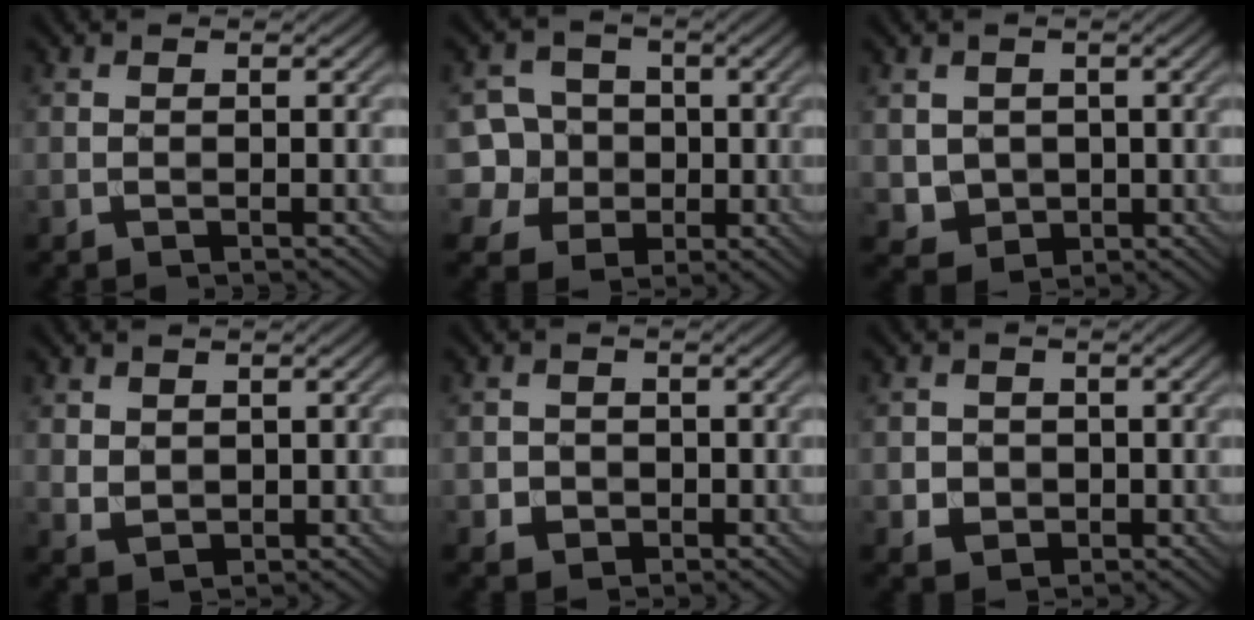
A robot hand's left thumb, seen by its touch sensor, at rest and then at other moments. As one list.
[{"total": 8.1, "force": [-1.0, 7.8, 2.2], "torque": [-0.073, 0.005, -0.041]}, {"total": 3.4, "force": [0.4, 3.2, 1.1], "torque": [-0.041, -0.011, 0.007]}, {"total": 2.5, "force": [1.4, 1.8, 1.1], "torque": [-0.031, -0.006, 0.032]}, {"total": 2.4, "force": [-0.2, 2.3, 0.6], "torque": [-0.013, -0.008, -0.006]}, {"total": 2.9, "force": [0.0, 2.8, 0.9], "torque": [-0.024, -0.009, -0.005]}]